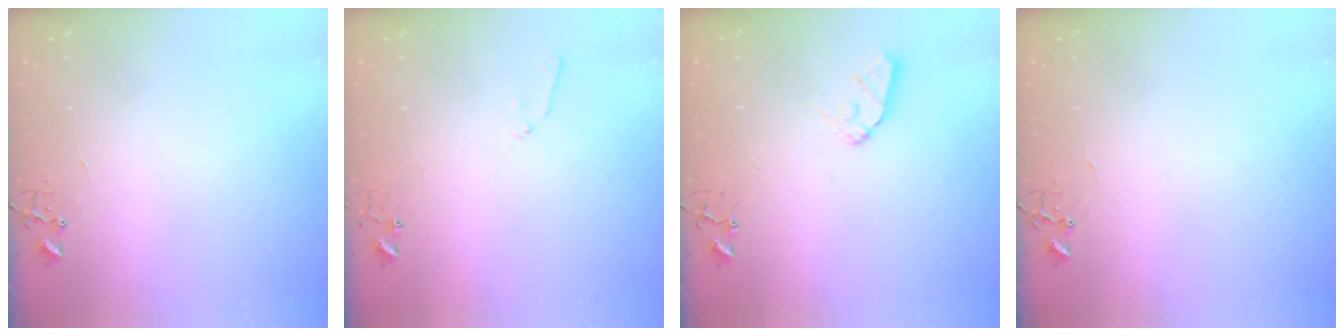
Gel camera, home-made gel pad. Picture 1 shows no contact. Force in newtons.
{"total": 5.0, "press": 5.0, "slide": 0.7}
{"total": 7.6, "press": 7.6, "slide": 0.5}
{"total": 0.0}